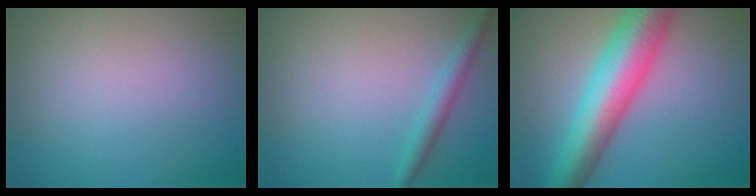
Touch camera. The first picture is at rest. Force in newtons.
{"total": 2.0, "press": 2.0, "slide": 0.1}
{"total": 10.2, "press": 10.2, "slide": 0.3}